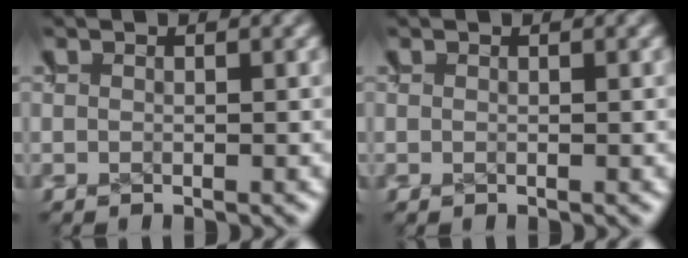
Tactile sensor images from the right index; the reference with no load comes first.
{"total": 0.0}